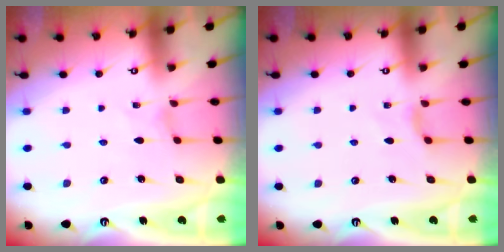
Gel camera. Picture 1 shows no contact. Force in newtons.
{"total": 2.1, "press": 2.0, "slide": 0.5}